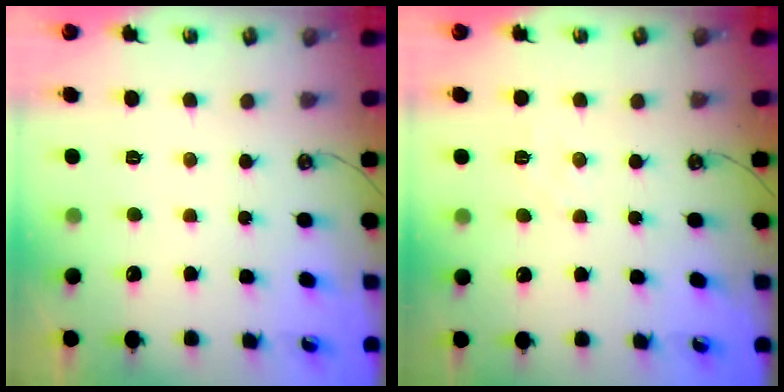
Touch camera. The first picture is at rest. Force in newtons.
{"total": 3.8, "press": 3.8, "slide": 0.5}